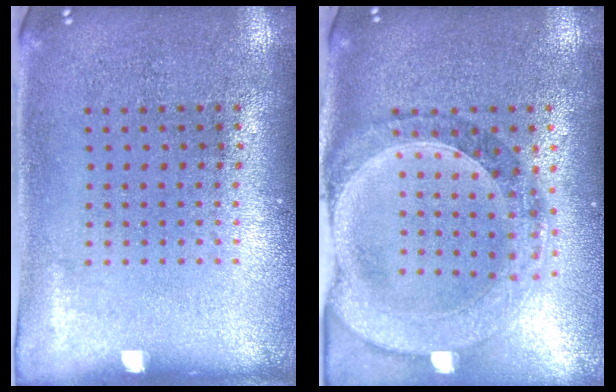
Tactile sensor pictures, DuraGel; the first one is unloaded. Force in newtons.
{"total": 1.5, "press": 1.4, "slide": 0.4}